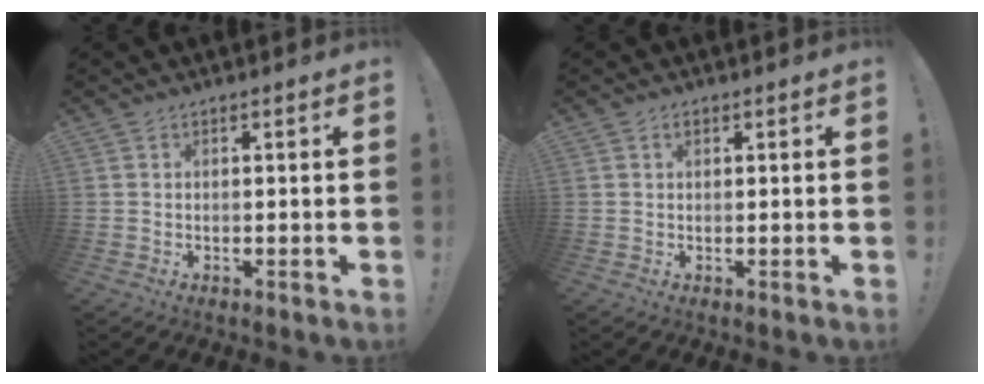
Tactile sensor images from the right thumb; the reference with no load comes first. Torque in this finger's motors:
{"motor_torque": [-0.02, 0.18, -0.07, -0.02, 0.00]}